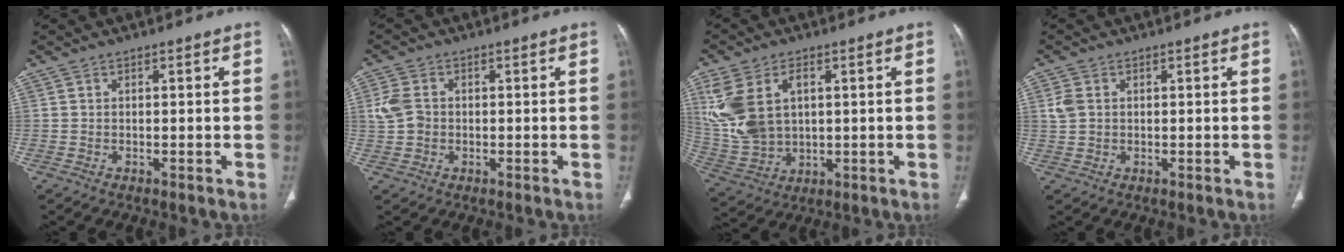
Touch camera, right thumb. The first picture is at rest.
{"total": 4.5, "force": [0.2, 3.6, 2.7], "torque": [-0.056, 0.008, 0.001]}
{"total": 14.1, "force": [3.5, 9.3, 10.0], "torque": [-0.213, 0.001, 0.084]}
{"total": 3.1, "force": [0.6, 2.3, 1.9], "torque": [-0.047, 0.004, 0.015]}